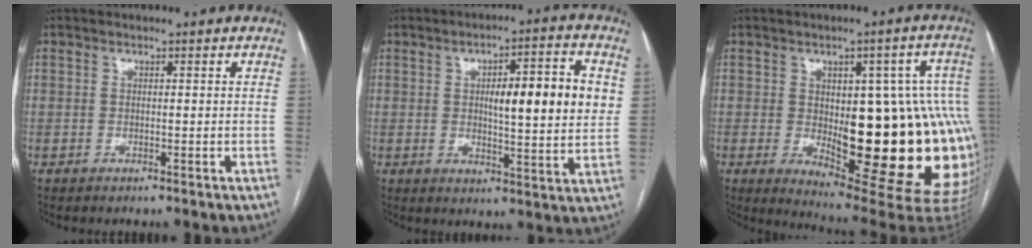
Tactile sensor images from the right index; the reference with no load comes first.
{"total": 12.5, "force": [2.5, 2.2, 12.0], "torque": [-0.170, 0.013, 0.035]}
{"total": 24.4, "force": [-2.6, 7.2, 23.2], "torque": [-0.216, 0.015, -0.009]}